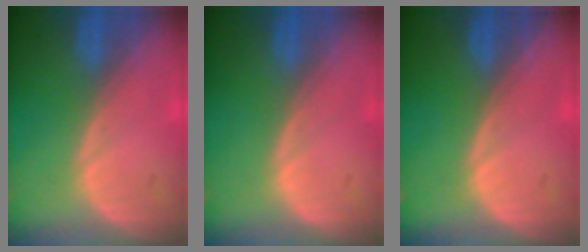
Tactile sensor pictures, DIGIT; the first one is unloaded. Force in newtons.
{"total": 0.0}
{"total": 0.0}